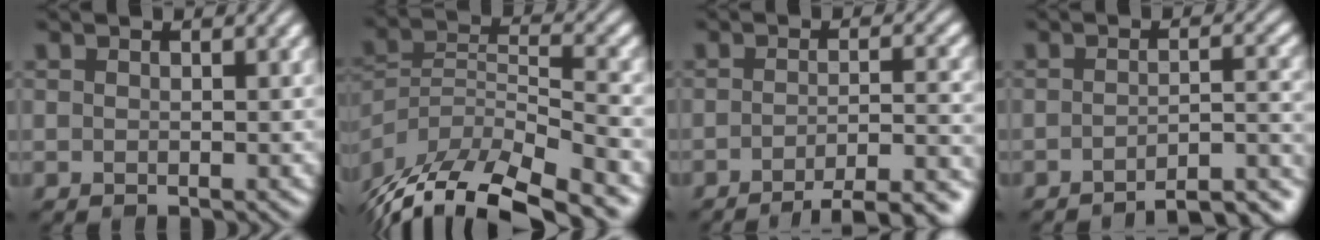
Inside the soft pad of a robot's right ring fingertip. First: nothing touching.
{"total": 12.8, "force": [-10.3, 4.3, 6.3], "torque": [-0.118, 0.001, -0.166]}
{"total": 7.7, "force": [-5.4, 1.9, 5.1], "torque": [-0.059, 0.001, -0.067]}
{"total": 8.0, "force": [-6.8, 1.9, 3.8], "torque": [-0.028, 0.012, -0.079]}